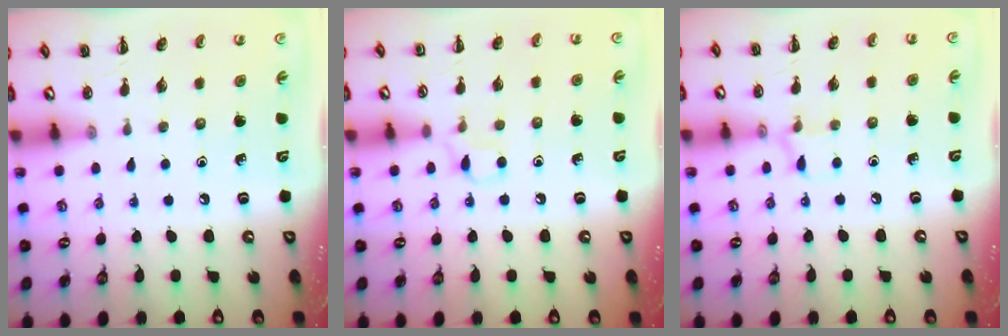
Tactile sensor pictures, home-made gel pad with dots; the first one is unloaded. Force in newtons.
{"total": 3.4, "press": 3.2, "slide": 1.1}
{"total": 6.6, "press": 6.4, "slide": 1.8}